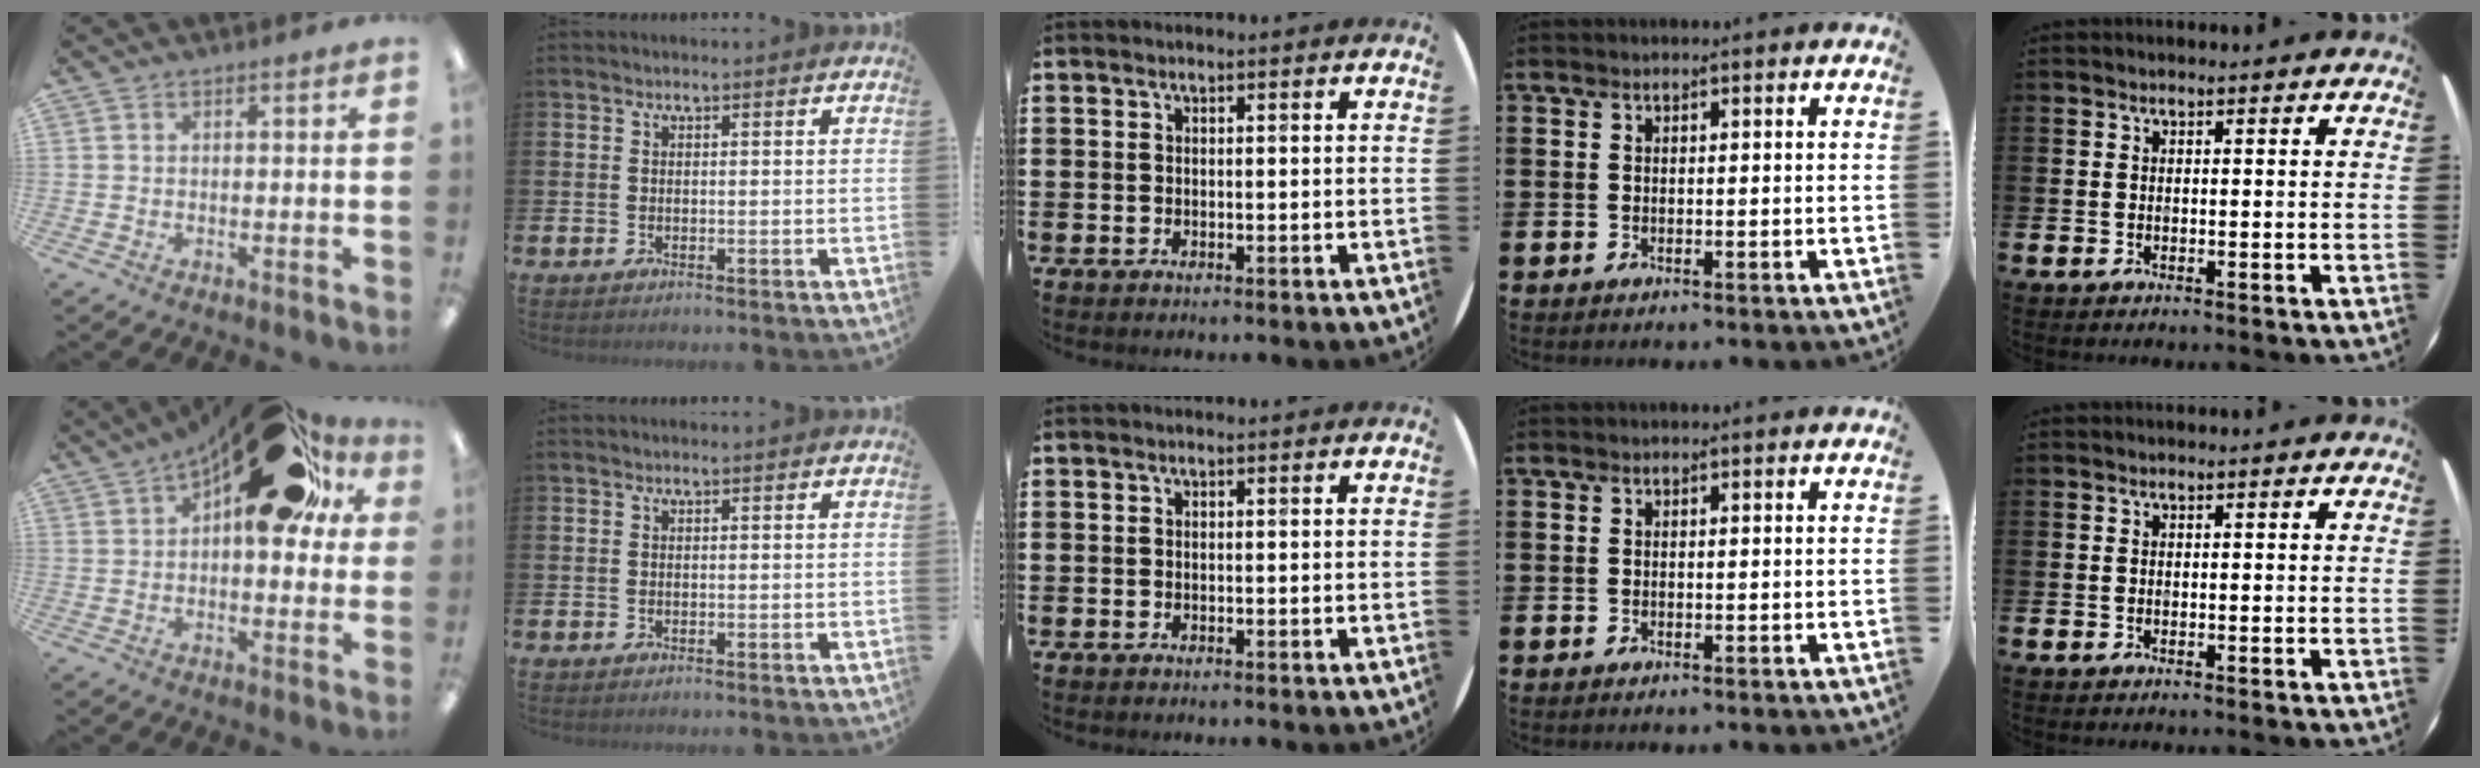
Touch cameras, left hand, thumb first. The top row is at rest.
{"thumb": {"total": 21.8, "force": [10.0, 10.2, 16.4], "torque": [-0.219, -0.047, 0.164]}}